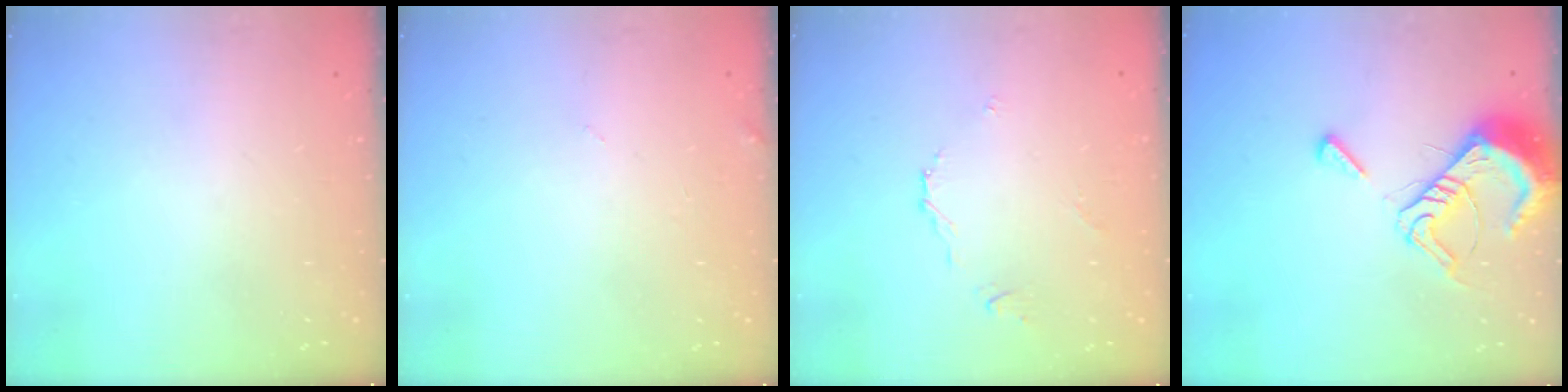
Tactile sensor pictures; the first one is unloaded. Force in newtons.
{"total": 2.2, "press": 2.2, "slide": 0.2}
{"total": 3.8, "press": 3.8, "slide": 0.4}
{"total": 11.5, "press": 11.4, "slide": 1.2}